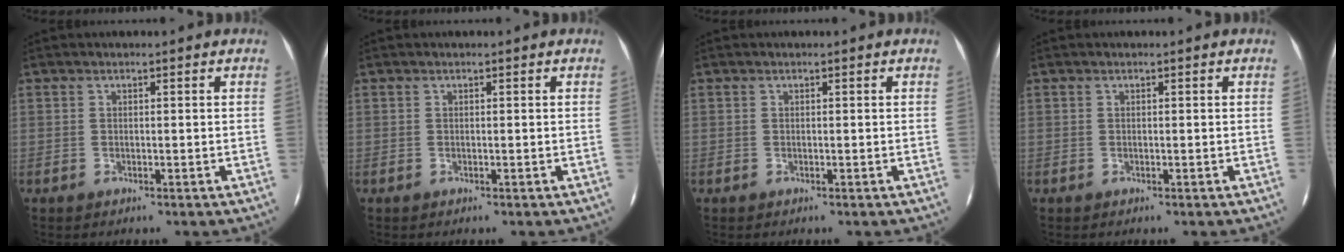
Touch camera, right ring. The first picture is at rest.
{"total": 0.0}
{"total": 0.0}
{"total": 0.0}